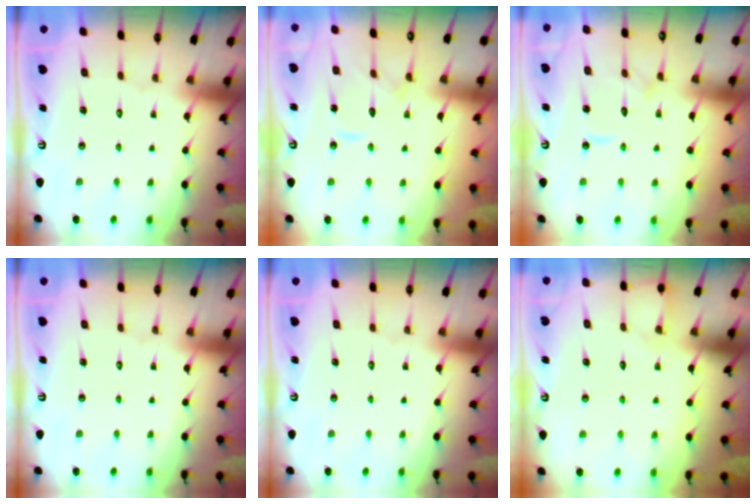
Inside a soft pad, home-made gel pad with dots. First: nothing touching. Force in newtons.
{"total": 10.0, "press": 10.0, "slide": 0.5}
{"total": 7.8, "press": 7.8, "slide": 0.8}
{"total": 0.0}
{"total": 0.0}
{"total": 3.6, "press": 3.6, "slide": 0.4}